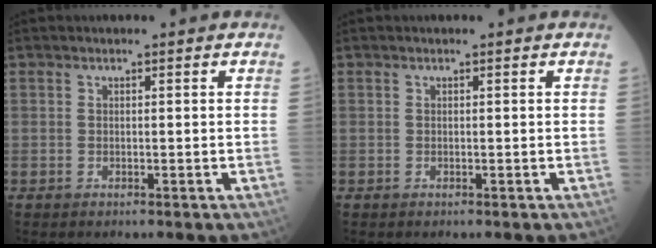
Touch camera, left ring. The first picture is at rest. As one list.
[{"total": 0.0}]